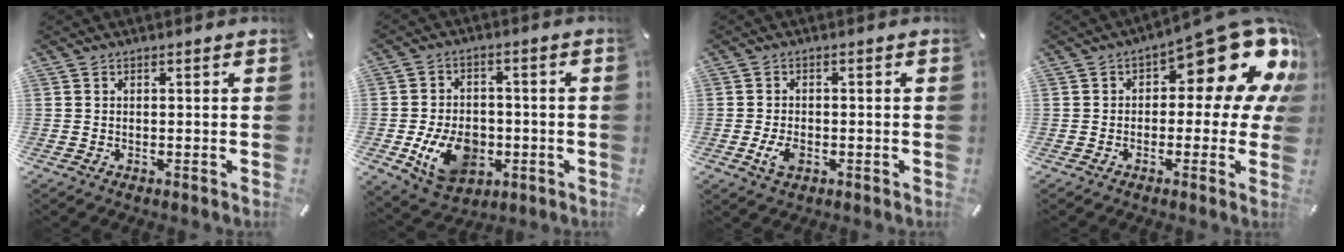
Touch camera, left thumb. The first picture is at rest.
{"total": 12.3, "force": [-3.4, 9.0, 7.7], "torque": [-0.144, 0.006, -0.058]}
{"total": 3.6, "force": [-1.3, 2.3, 2.5], "torque": [-0.064, -0.001, -0.026]}
{"total": 16.9, "force": [8.2, 7.3, 12.9], "torque": [-0.161, -0.064, 0.131]}